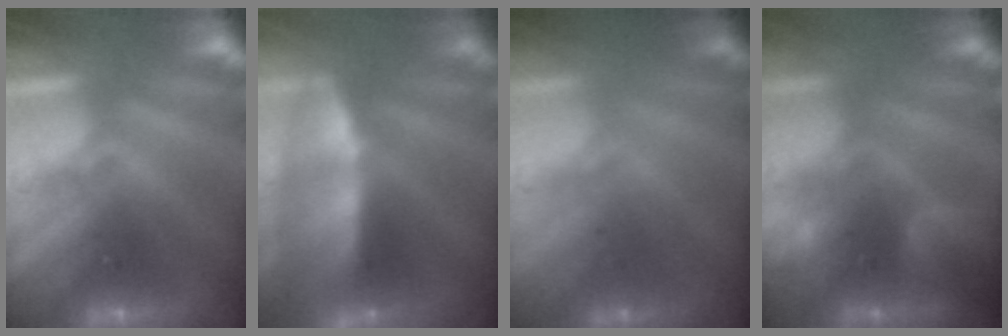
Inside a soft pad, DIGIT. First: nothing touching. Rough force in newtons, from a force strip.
{"total": 7.8}
{"total": 1.8}
{"total": 8.7}